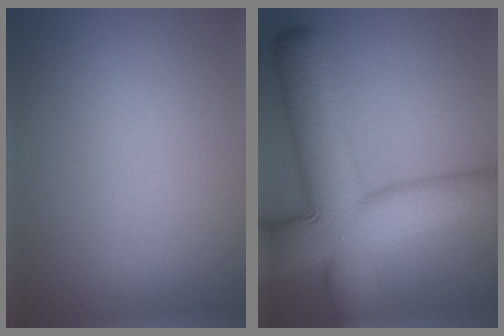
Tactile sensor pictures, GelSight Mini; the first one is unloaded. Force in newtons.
{"total": 13.4, "press": 13.4, "slide": 0.5}